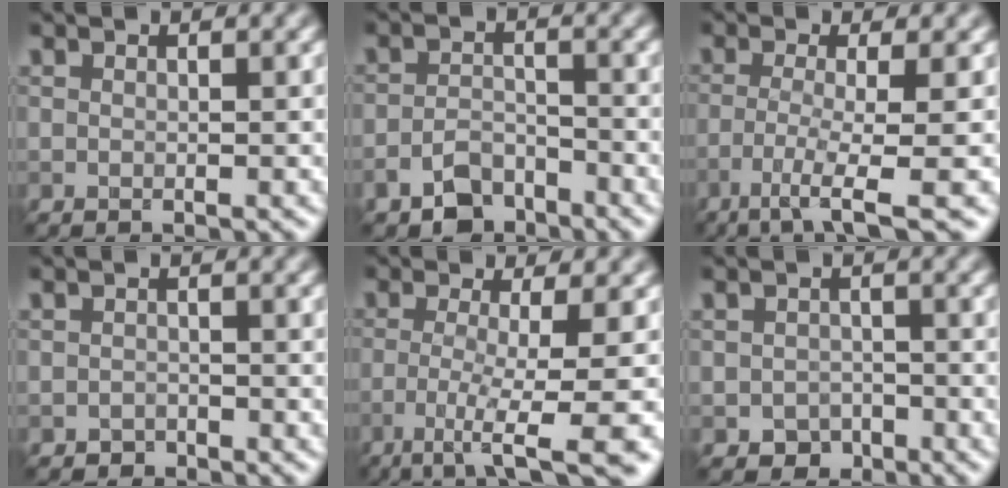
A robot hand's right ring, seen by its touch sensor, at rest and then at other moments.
{"total": 3.7, "force": [-2.8, 2.0, 1.4], "torque": [-0.021, -0.001, -0.058]}
{"total": 5.0, "force": [-2.4, 0.6, 4.3], "torque": [-0.074, -0.004, -0.052]}
{"total": 0.9, "force": [-0.7, 0.5, -0.1], "torque": [0.008, 0.004, -0.013]}
{"total": 8.2, "force": [-4.0, 1.6, 7.0], "torque": [-0.100, -0.008, -0.071]}
{"total": 2.0, "force": [-1.1, 1.6, 0.4], "torque": [0.005, 0.000, -0.023]}